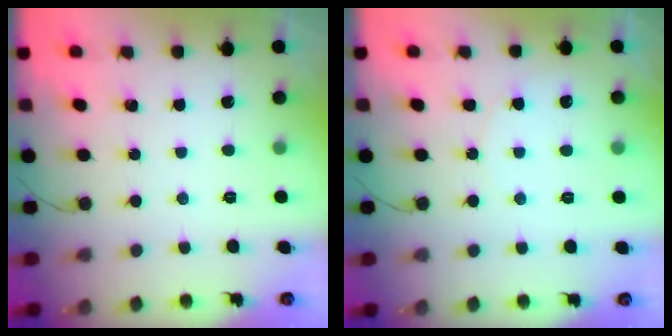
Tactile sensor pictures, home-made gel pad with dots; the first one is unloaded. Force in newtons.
{"total": 4.9, "press": 4.9, "slide": 0.6}